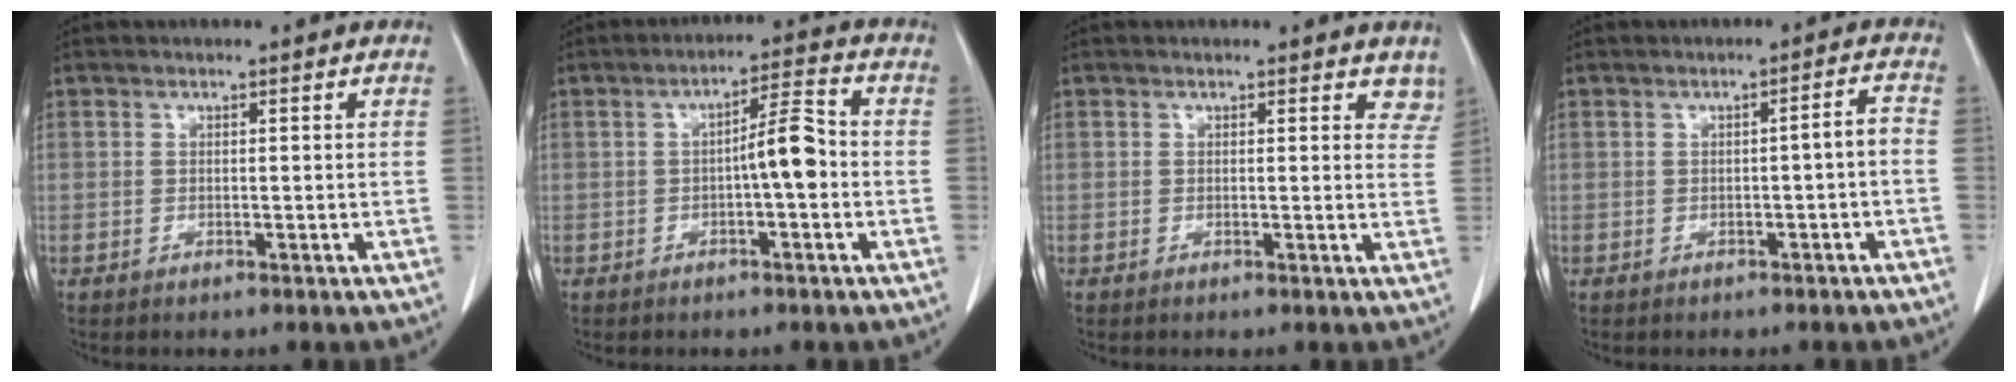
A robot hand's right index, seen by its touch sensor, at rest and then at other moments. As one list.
[{"total": 5.7, "force": [-0.9, 0.8, 5.6], "torque": [-0.084, 0.017, -0.015]}, {"total": 4.1, "force": [3.6, 1.9, 0.9], "torque": [0.017, -0.009, 0.019]}, {"total": 2.4, "force": [-0.9, 0.1, 2.3], "torque": [-0.030, 0.007, -0.013]}]